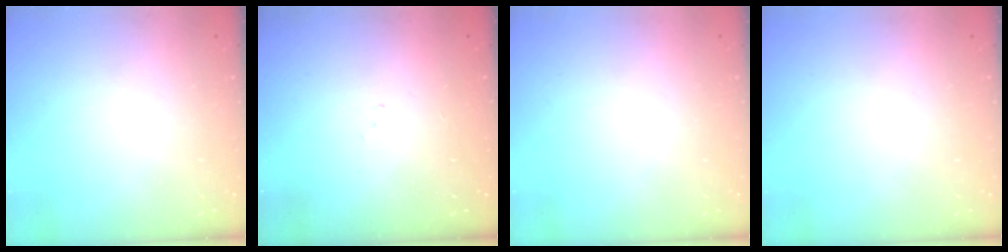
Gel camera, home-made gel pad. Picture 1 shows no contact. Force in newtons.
{"total": 3.7, "press": 3.7, "slide": 0.6}
{"total": 0.0}
{"total": 0.0}